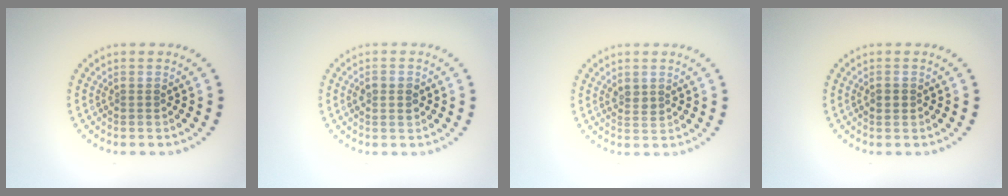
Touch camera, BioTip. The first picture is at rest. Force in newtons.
{"total": 1.6, "press": 1.6, "slide": 0.1}
{"total": 1.4, "press": 1.3, "slide": 0.5}
{"total": 0.7, "press": 0.7, "slide": 0.2}